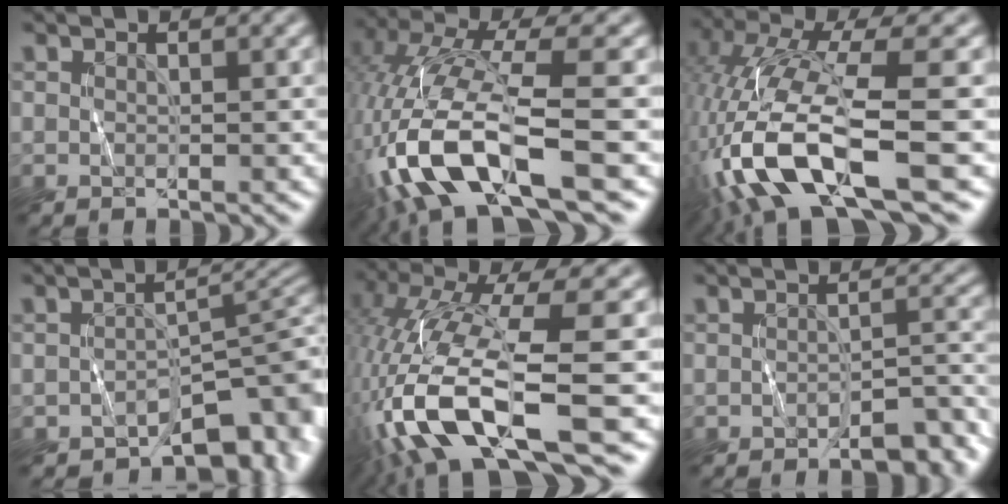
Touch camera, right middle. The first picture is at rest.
{"total": 11.8, "force": [-5.8, 3.0, 9.9], "torque": [-0.212, 0.007, -0.103]}
{"total": 12.0, "force": [-5.7, 2.8, 10.2], "torque": [-0.223, 0.002, -0.100]}
{"total": 6.9, "force": [-4.4, 3.4, 4.0], "torque": [-0.027, -0.007, -0.062]}
{"total": 13.1, "force": [-5.3, 2.9, 11.6], "torque": [-0.254, -0.001, -0.086]}
{"total": 4.0, "force": [-3.2, 1.3, 2.0], "torque": [-0.017, 0.010, -0.045]}